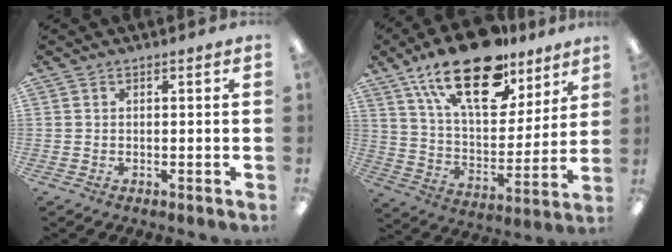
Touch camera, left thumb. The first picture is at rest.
{"total": 23.8, "force": [15.5, 10.8, 14.5], "torque": [-0.242, -0.080, 0.270]}